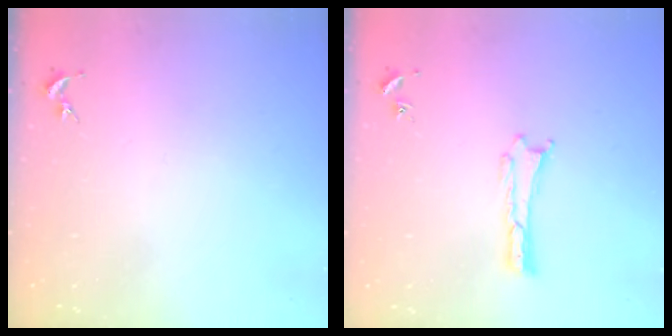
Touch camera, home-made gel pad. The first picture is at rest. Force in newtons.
{"total": 0.0}